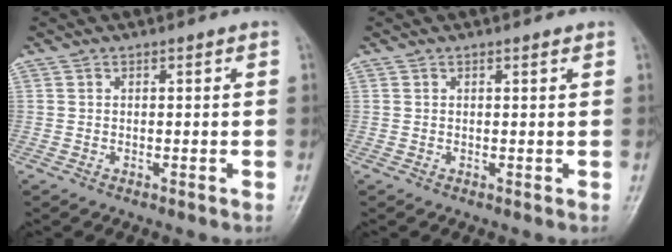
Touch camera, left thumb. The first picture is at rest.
{"total": 0.5, "force": [0.4, 0.1, 0.3], "torque": [-0.007, -0.002, 0.005]}